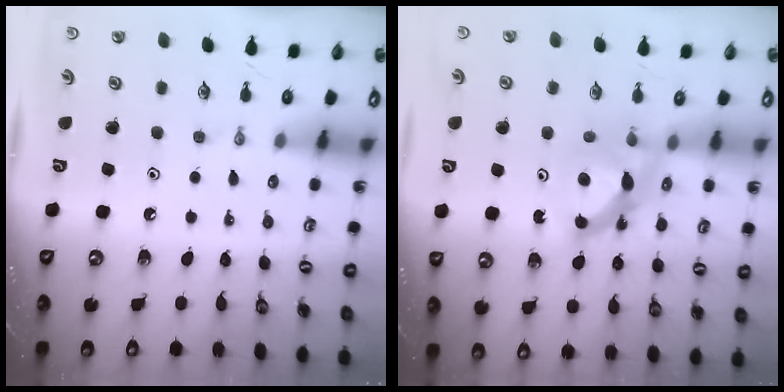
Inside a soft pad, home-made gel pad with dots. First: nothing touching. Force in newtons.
{"total": 7.4, "press": 7.3, "slide": 0.6}